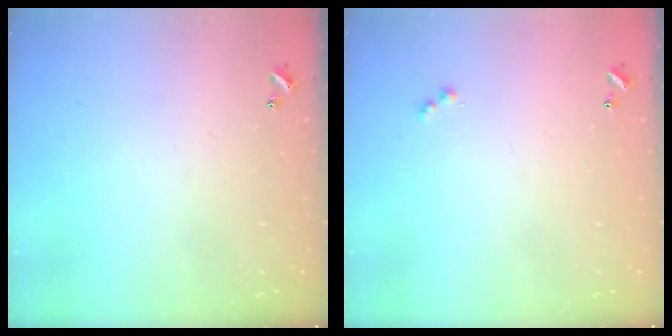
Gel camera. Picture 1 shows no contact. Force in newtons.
{"total": 0.0}